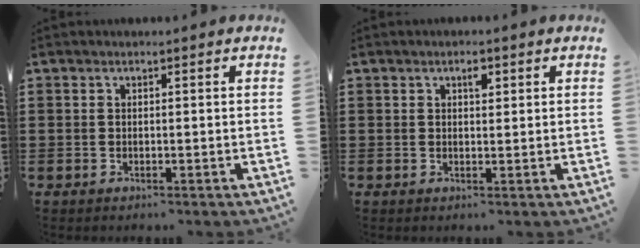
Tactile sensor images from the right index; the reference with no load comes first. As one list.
[{"total": 1.8, "force": [0.8, 0.9, 1.3], "torque": [-0.022, 0.002, 0.012]}]